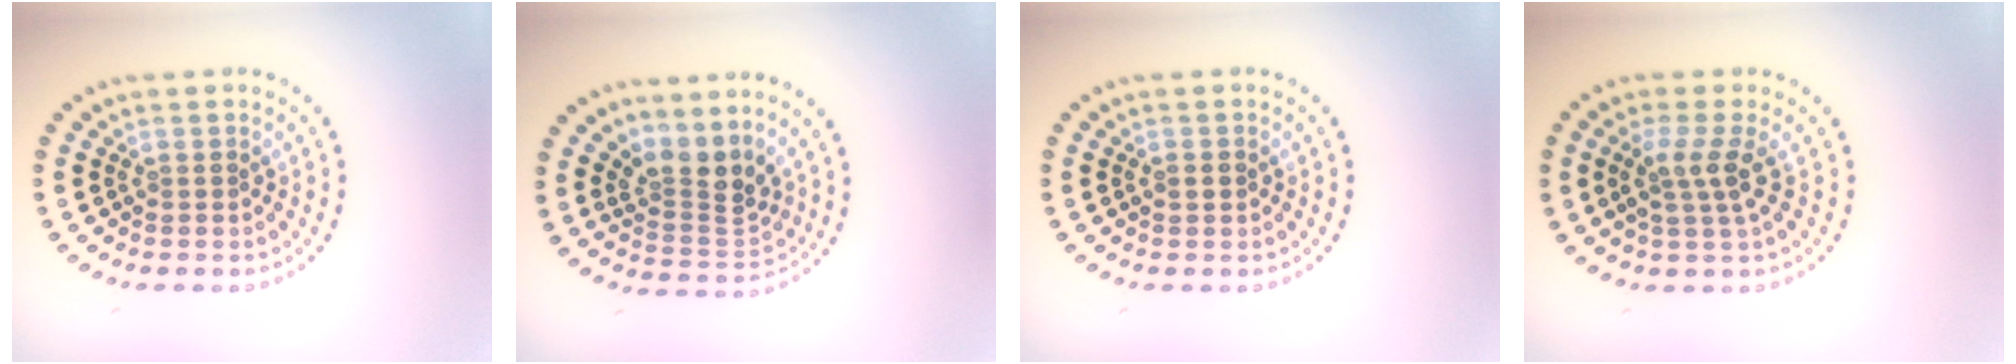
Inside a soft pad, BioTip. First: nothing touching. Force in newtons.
{"total": 3.4, "press": 2.4, "slide": 2.4}
{"total": 1.1, "press": 1.1, "slide": 0.2}
{"total": 2.7, "press": 2.0, "slide": 1.9}